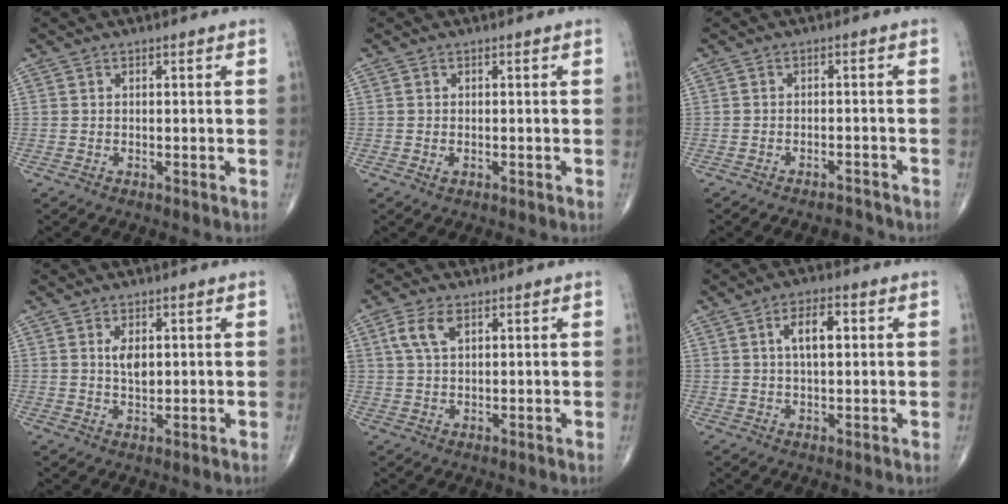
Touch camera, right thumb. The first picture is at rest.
{"total": 0.9, "force": [-0.2, 0.6, 0.6], "torque": [-0.010, 0.003, -0.001]}
{"total": 2.7, "force": [-2.5, 0.9, 0.5], "torque": [-0.015, 0.015, -0.033]}
{"total": 3.6, "force": [0.9, 1.8, 2.9], "torque": [-0.046, -0.008, 0.016]}
{"total": 5.2, "force": [2.1, 2.8, 3.9], "torque": [-0.086, 0.004, 0.043]}
{"total": 6.2, "force": [1.5, 2.8, 5.3], "torque": [-0.086, 0.006, 0.023]}